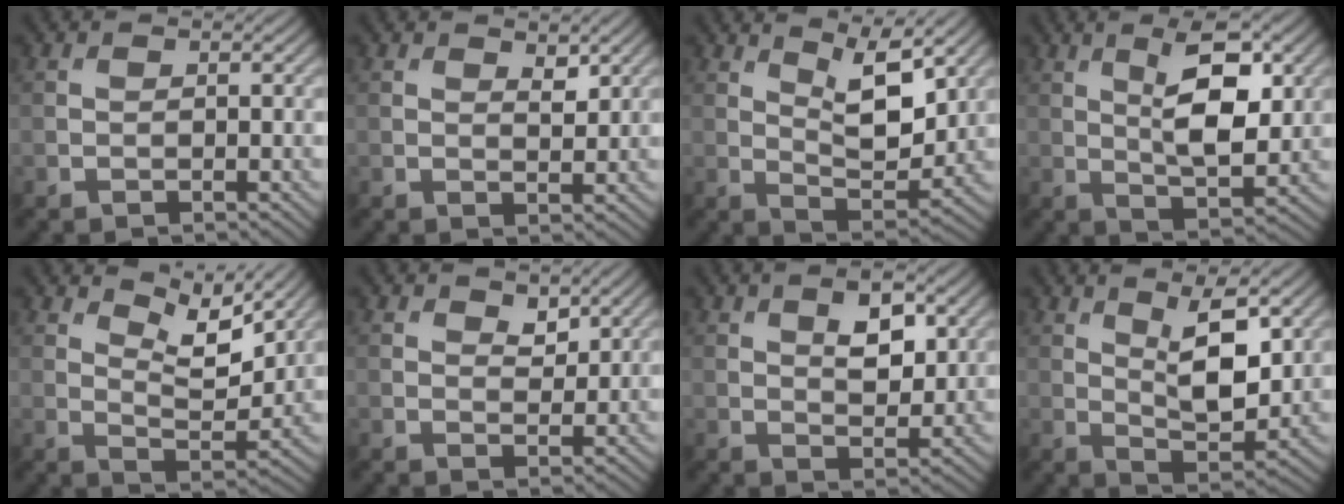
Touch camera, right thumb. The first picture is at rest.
{"total": 1.9, "force": [1.4, 0.6, 1.2], "torque": [-0.020, -0.005, 0.027]}
{"total": 8.2, "force": [4.5, 2.8, 6.2], "torque": [-0.102, -0.011, 0.077]}
{"total": 8.4, "force": [2.4, 3.1, 7.5], "torque": [-0.127, 0.001, 0.041]}
{"total": 7.1, "force": [5.1, 2.1, 4.4], "torque": [-0.087, -0.008, 0.086]}
{"total": 2.2, "force": [1.5, 1.1, 1.2], "torque": [-0.019, -0.005, 0.027]}
{"total": 5.3, "force": [2.1, 2.6, 4.2], "torque": [-0.068, -0.004, 0.035]}
{"total": 7.7, "force": [3.0, 2.8, 6.6], "torque": [-0.112, -0.008, 0.058]}